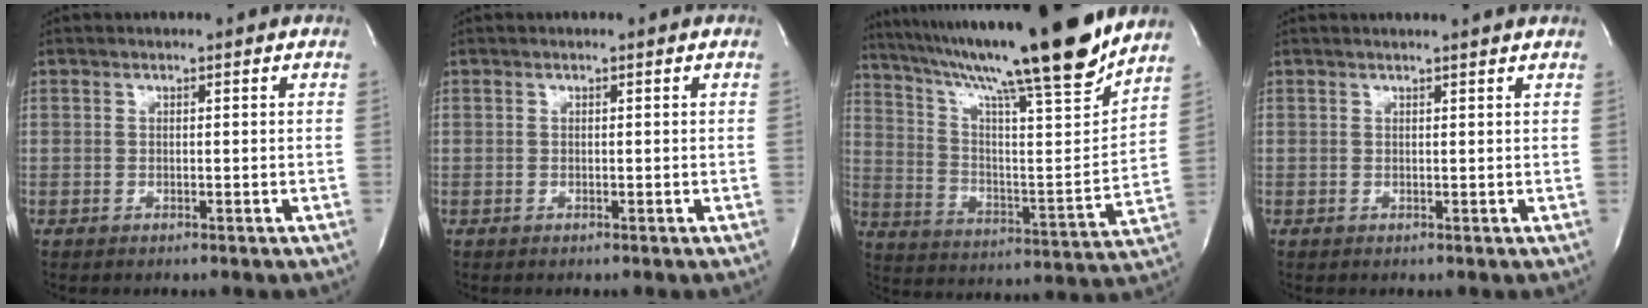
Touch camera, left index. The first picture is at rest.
{"total": 0.0}
{"total": 24.9, "force": [20.2, 0.1, 14.6], "torque": [-0.252, -0.030, 0.313]}
{"total": 3.4, "force": [3.3, -0.4, 1.0], "torque": [-0.011, 0.011, 0.034]}